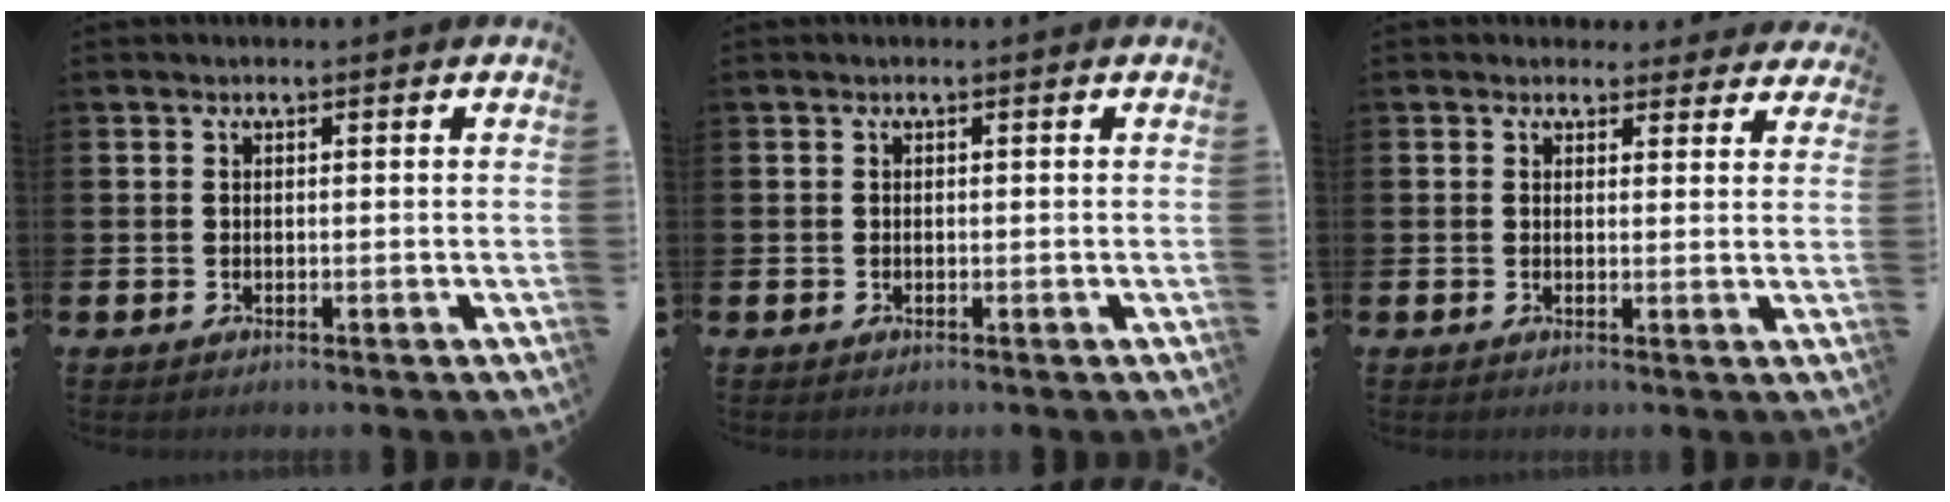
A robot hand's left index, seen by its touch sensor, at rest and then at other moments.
{"total": 0.0}
{"total": 2.6, "force": [2.3, 1.2, 0.0], "torque": [0.009, -0.011, 0.037]}